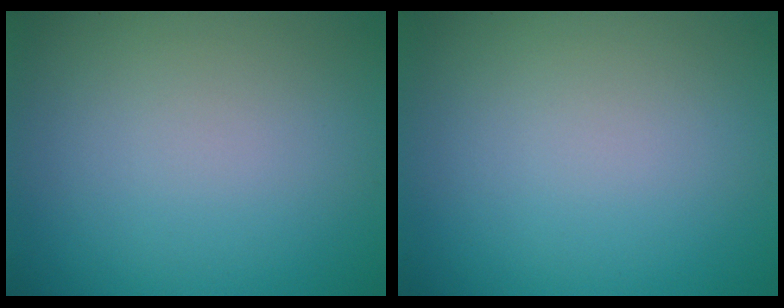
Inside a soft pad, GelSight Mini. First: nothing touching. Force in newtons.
{"total": 0.0}